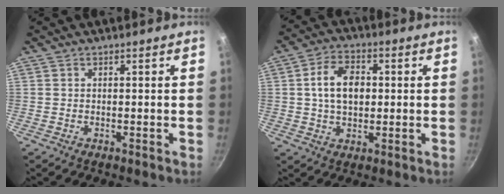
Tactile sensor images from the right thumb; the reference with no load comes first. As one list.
[{"total": 9.3, "force": [1.0, 6.2, 6.9], "torque": [-0.104, 0.012, 0.012]}]